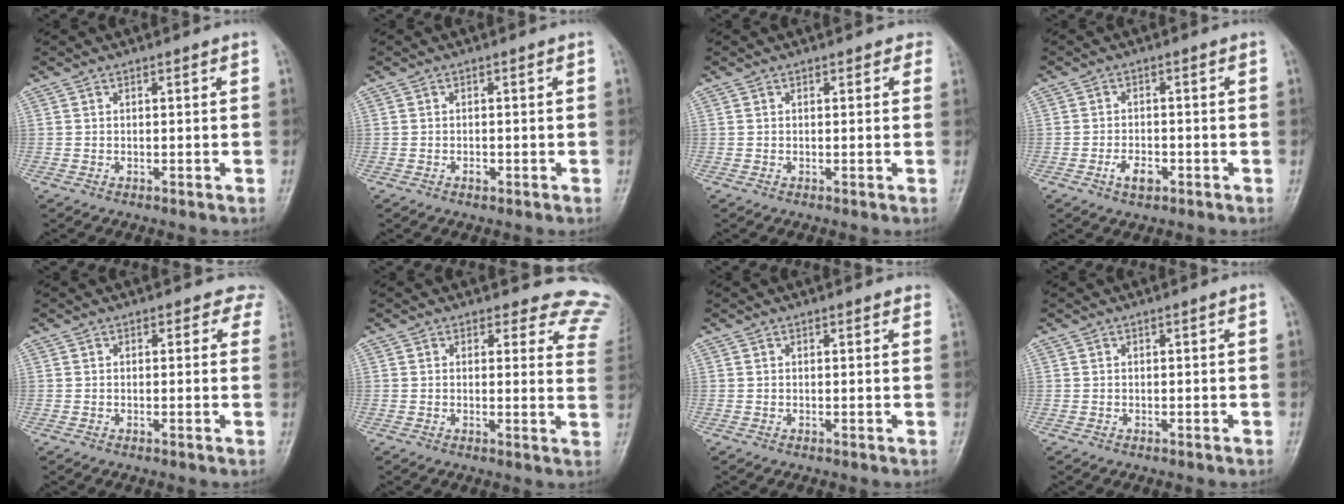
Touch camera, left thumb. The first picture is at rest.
{"total": 0.9, "force": [-0.4, 0.6, 0.5], "torque": [-0.006, 0.001, -0.007]}
{"total": 1.4, "force": [0.8, 1.0, 0.5], "torque": [0.015, -0.001, 0.003]}
{"total": 3.5, "force": [-1.7, 2.0, 2.4], "torque": [-0.038, 0.006, -0.030]}
{"total": 3.1, "force": [2.3, 2.0, 0.3], "torque": [0.030, -0.009, 0.002]}
{"total": 12.5, "force": [11.5, 4.7, 1.1], "torque": [0.051, -0.089, 0.081]}
{"total": 1.4, "force": [1.2, 0.6, 0.5], "torque": [0.006, -0.001, 0.007]}
{"total": 0.0}